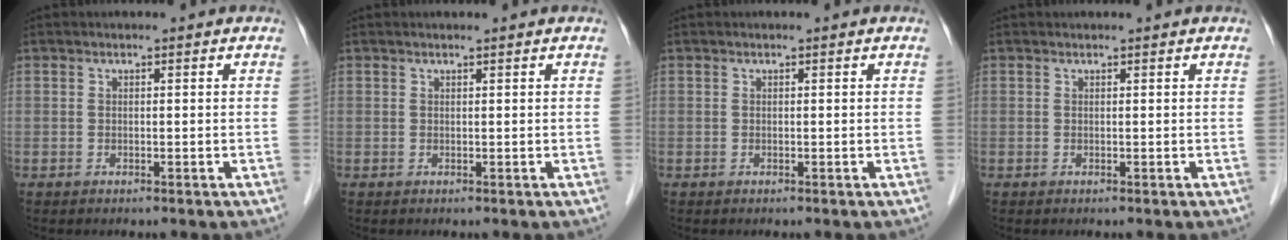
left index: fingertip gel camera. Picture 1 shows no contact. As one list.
[{"total": 0.7, "force": [0.6, -0.1, 0.4], "torque": [-0.010, 0.005, 0.013]}, {"total": 0.0}, {"total": 0.6, "force": [0.6, 0.0, 0.1], "torque": [-0.004, 0.005, 0.009]}]